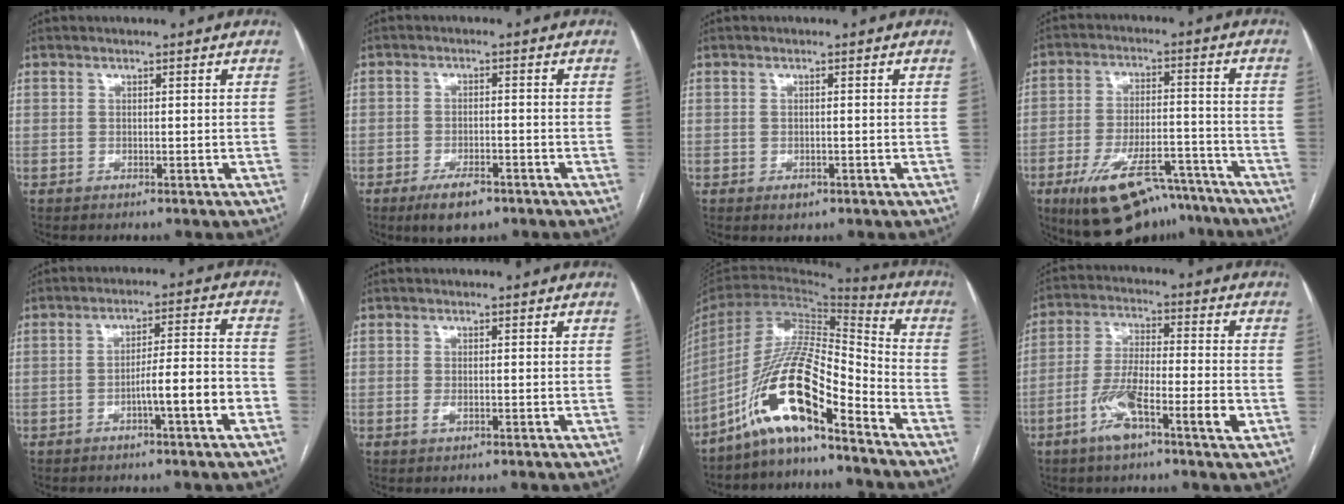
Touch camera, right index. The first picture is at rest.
{"total": 5.2, "force": [-3.4, 1.9, 3.4], "torque": [-0.063, -0.004, -0.052]}
{"total": 1.3, "force": [-0.7, 0.8, 0.7], "torque": [-0.007, 0.001, -0.004]}
{"total": 16.6, "force": [-11.6, 6.5, 9.8], "torque": [-0.154, 0.015, -0.182]}
{"total": 7.9, "force": [-3.4, 0.1, 7.1], "torque": [-0.109, 0.018, -0.050]}
{"total": 0.8, "force": [-0.3, 0.1, 0.7], "torque": [-0.016, -0.002, -0.005]}
{"total": 14.8, "force": [-9.7, 1.9, 11.1], "torque": [-0.216, 0.007, -0.179]}
{"total": 10.2, "force": [-4.6, 1.5, 8.9], "torque": [-0.173, 0.004, -0.086]}